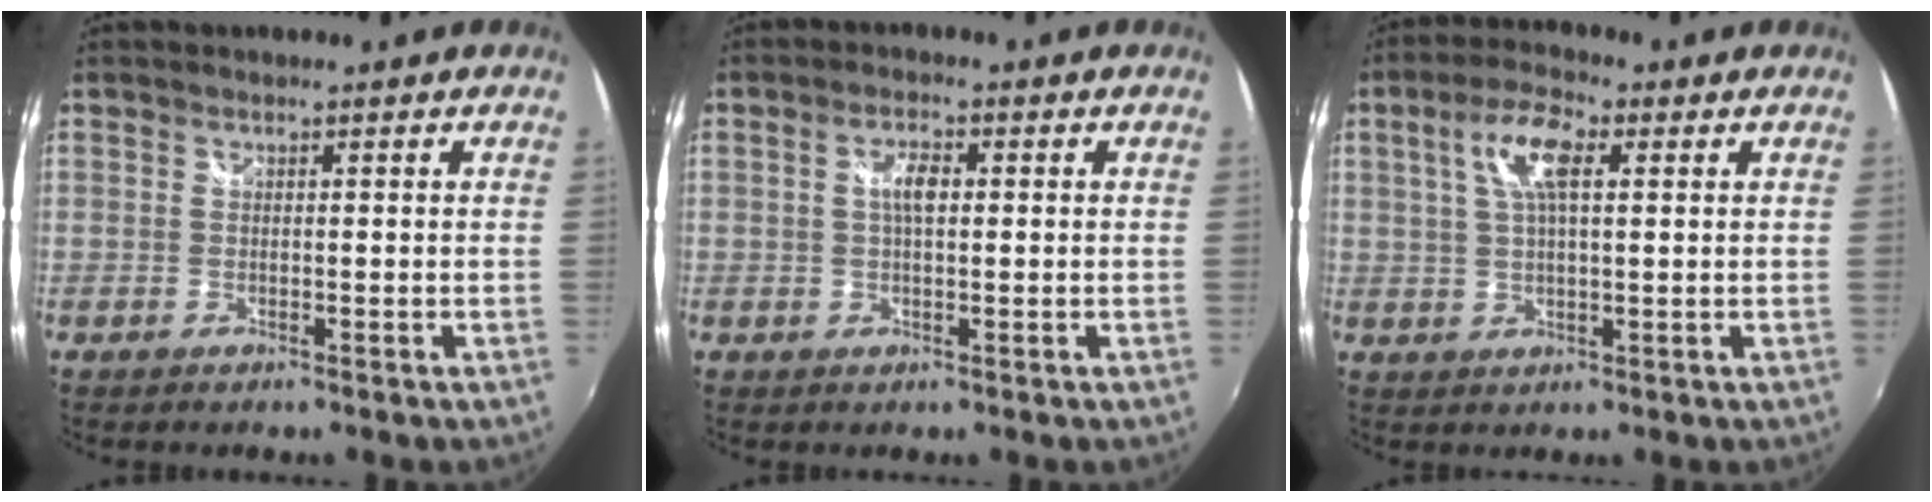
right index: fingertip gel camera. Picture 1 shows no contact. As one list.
[{"total": 3.3, "force": [0.3, 1.3, 3.0], "torque": [-0.056, 0.007, 0.004]}, {"total": 7.7, "force": [2.4, 2.8, 6.7], "torque": [-0.129, 0.016, 0.044]}]